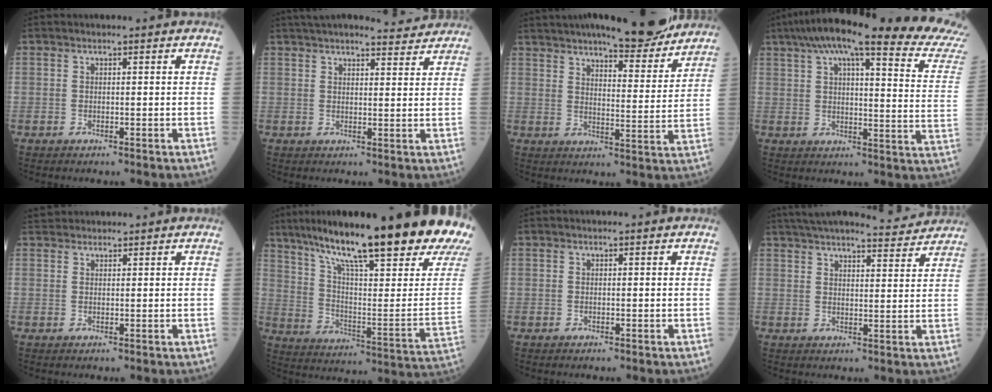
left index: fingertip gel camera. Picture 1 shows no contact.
{"total": 9.2, "force": [8.7, 1.0, 3.0], "torque": [-0.044, 0.014, 0.111]}
{"total": 16.5, "force": [14.2, 2.6, 8.0], "torque": [-0.112, -0.010, 0.194]}
{"total": 28.3, "force": [23.0, 2.6, 16.2], "torque": [-0.226, -0.021, 0.283]}
{"total": 2.6, "force": [2.5, 0.5, 0.2], "torque": [-0.009, 0.029, 0.047]}
{"total": 27.8, "force": [20.9, 1.0, 18.3], "torque": [-0.281, -0.052, 0.292]}
{"total": 0.0}
{"total": 12.8, "force": [12.0, 1.0, 4.4], "torque": [-0.070, 0.007, 0.159]}